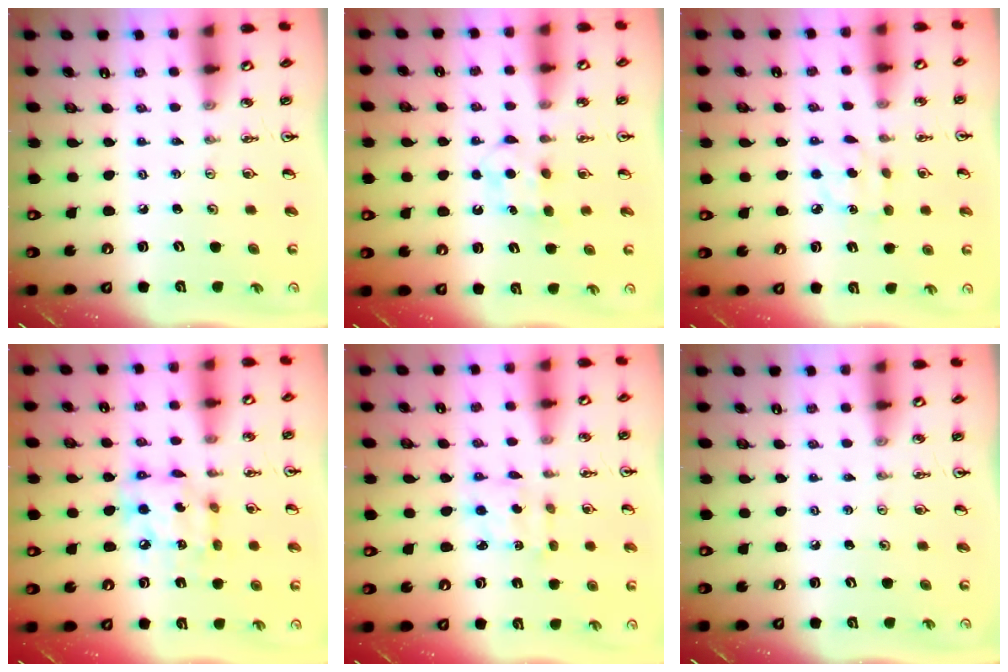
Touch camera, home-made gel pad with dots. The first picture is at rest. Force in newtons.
{"total": 5.0, "press": 5.0, "slide": 0.6}
{"total": 7.3, "press": 7.3, "slide": 0.7}
{"total": 11.0, "press": 11.0, "slide": 0.8}
{"total": 2.9, "press": 2.8, "slide": 0.6}
{"total": 0.0}